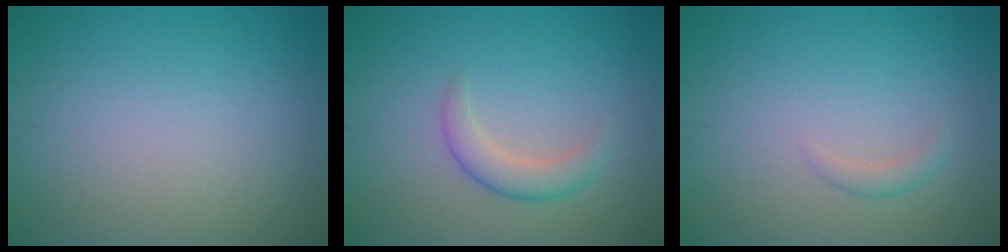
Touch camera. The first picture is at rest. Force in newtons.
{"total": 2.4, "press": 2.4, "slide": 0.2}
{"total": 1.0, "press": 1.0, "slide": 0.0}